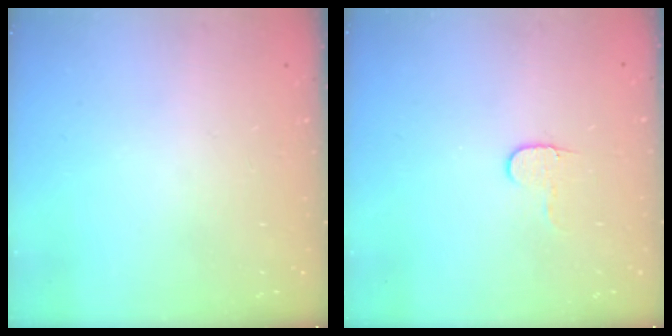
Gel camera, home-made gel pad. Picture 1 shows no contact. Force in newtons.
{"total": 5.5, "press": 5.4, "slide": 0.5}